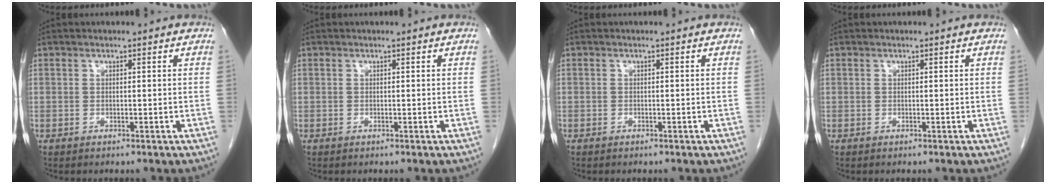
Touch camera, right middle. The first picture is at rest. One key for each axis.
{"total": 0.0}
{"total": 0.0}
{"total": 0.0}